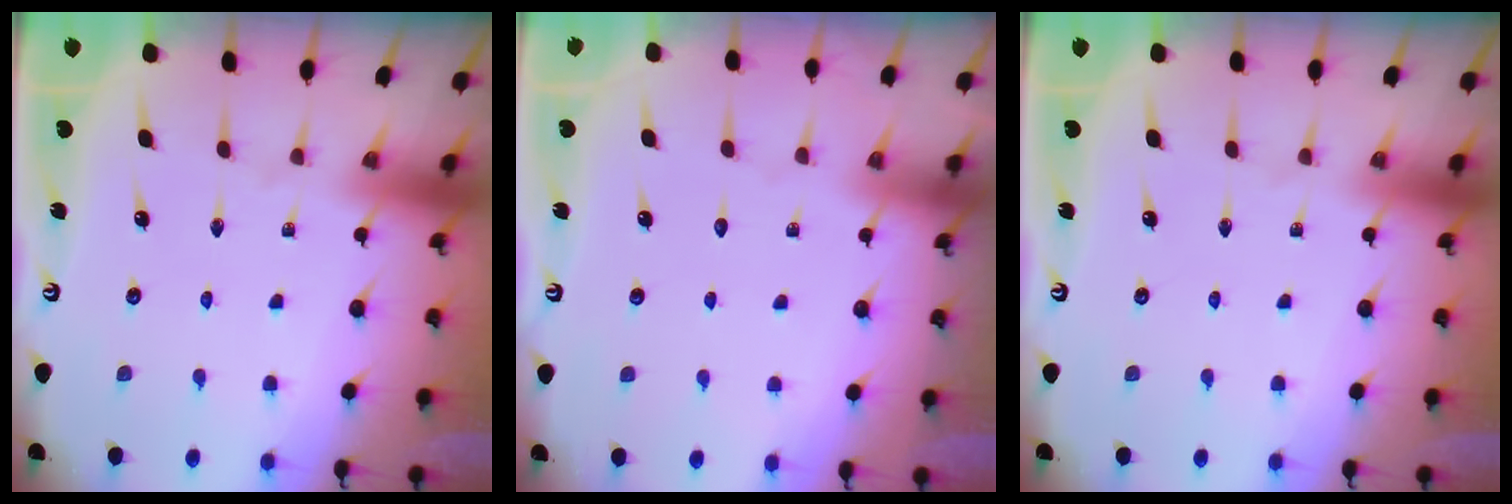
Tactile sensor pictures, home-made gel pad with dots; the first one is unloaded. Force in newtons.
{"total": 0.8, "press": 0.8, "slide": 0.1}
{"total": 0.0}